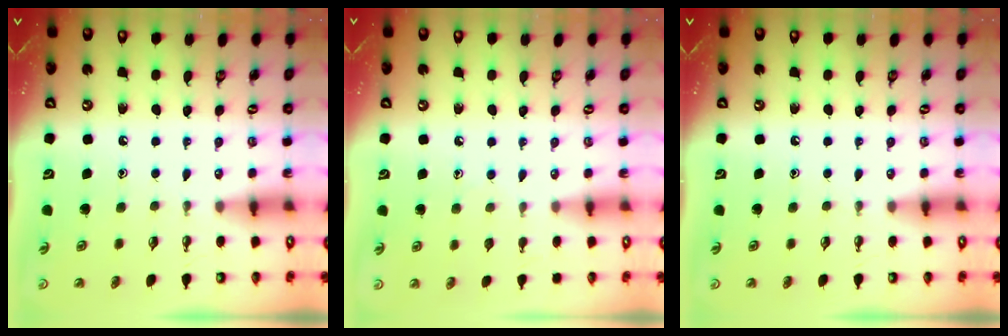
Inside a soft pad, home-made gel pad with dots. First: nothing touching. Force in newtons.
{"total": 3.8, "press": 3.8, "slide": 0.3}
{"total": 0.0}